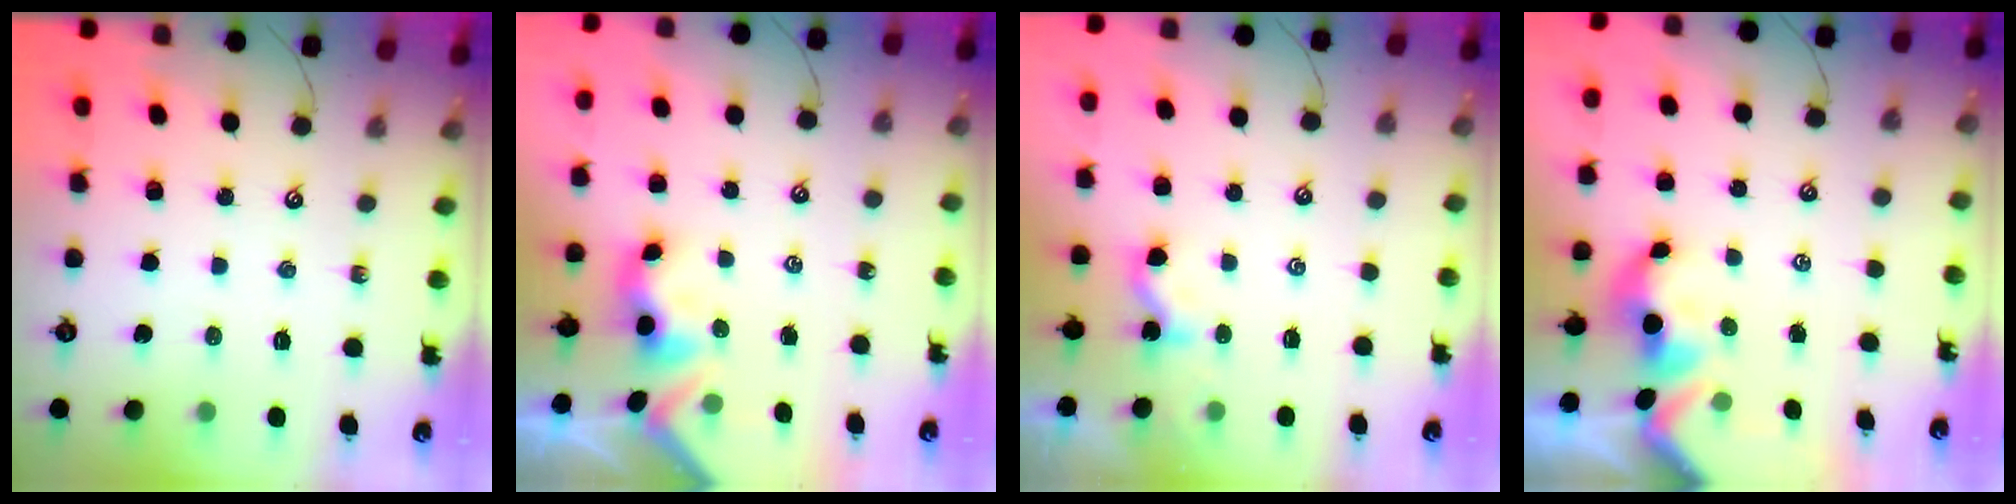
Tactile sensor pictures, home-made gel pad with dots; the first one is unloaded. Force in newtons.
{"total": 3.0, "press": 2.9, "slide": 0.6}
{"total": 1.6, "press": 1.6, "slide": 0.2}
{"total": 1.7, "press": 1.5, "slide": 0.7}